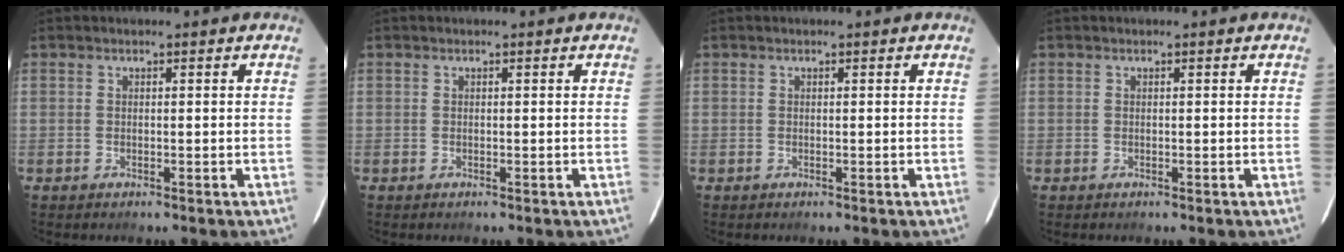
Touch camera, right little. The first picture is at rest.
{"total": 0.0}
{"total": 0.0}
{"total": 0.0}